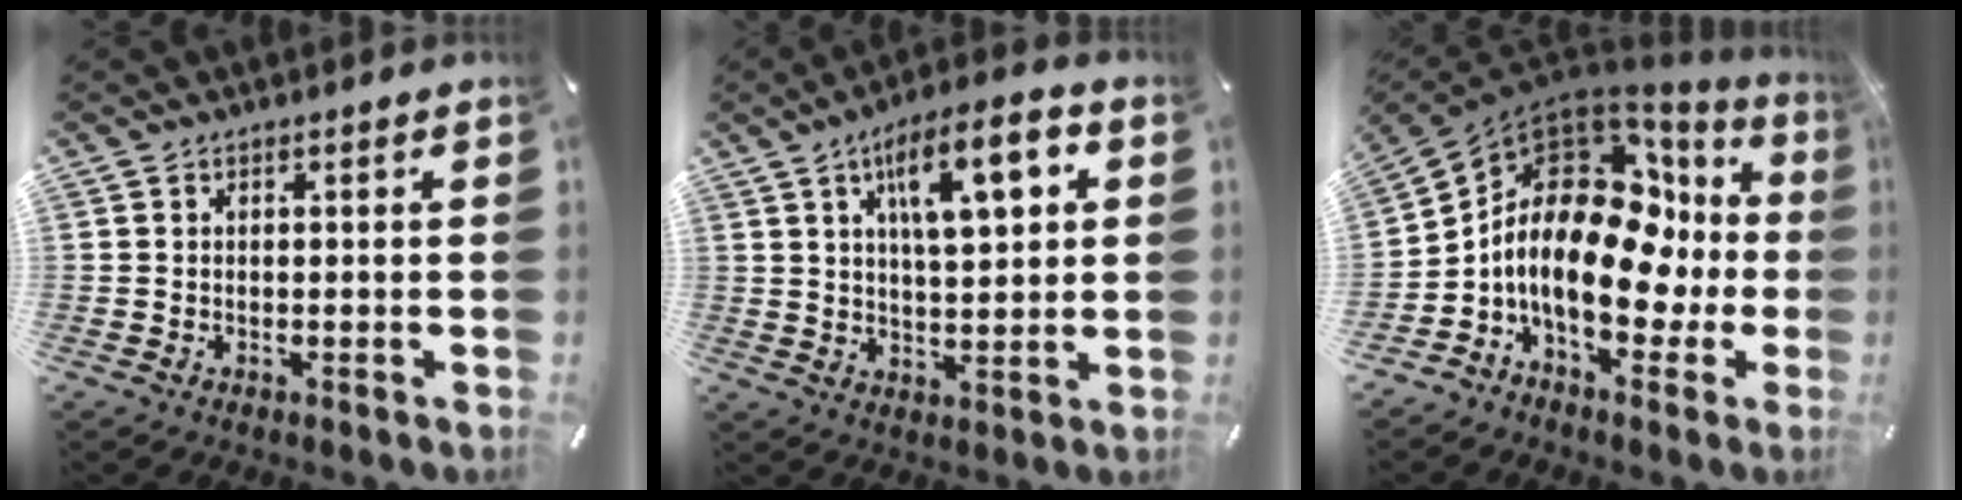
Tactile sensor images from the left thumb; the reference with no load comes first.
{"total": 13.6, "force": [5.6, 5.3, 11.2], "torque": [-0.164, -0.010, 0.087]}
{"total": 19.3, "force": [-1.8, 12.4, 14.7], "torque": [-0.260, -0.003, -0.033]}